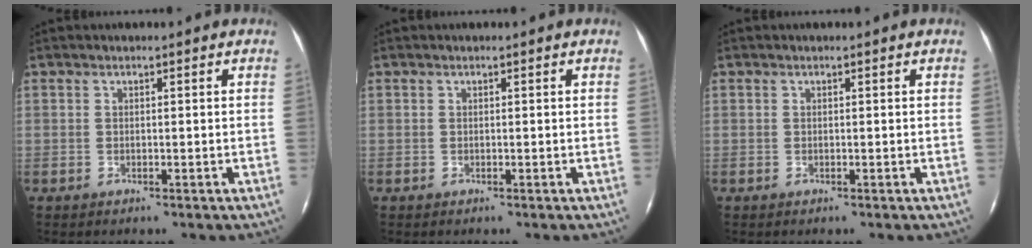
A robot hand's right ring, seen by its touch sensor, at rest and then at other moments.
{"total": 0.0}
{"total": 0.0}